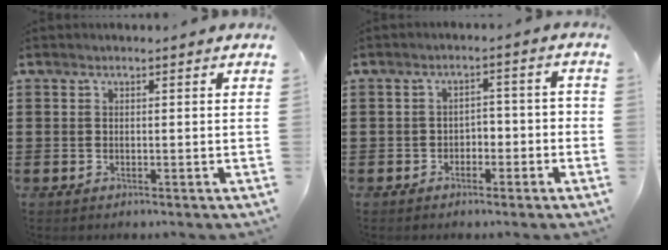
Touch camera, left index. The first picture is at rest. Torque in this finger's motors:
{"motor_torque": [0.04, 0.14, 0.20, 0.00]}